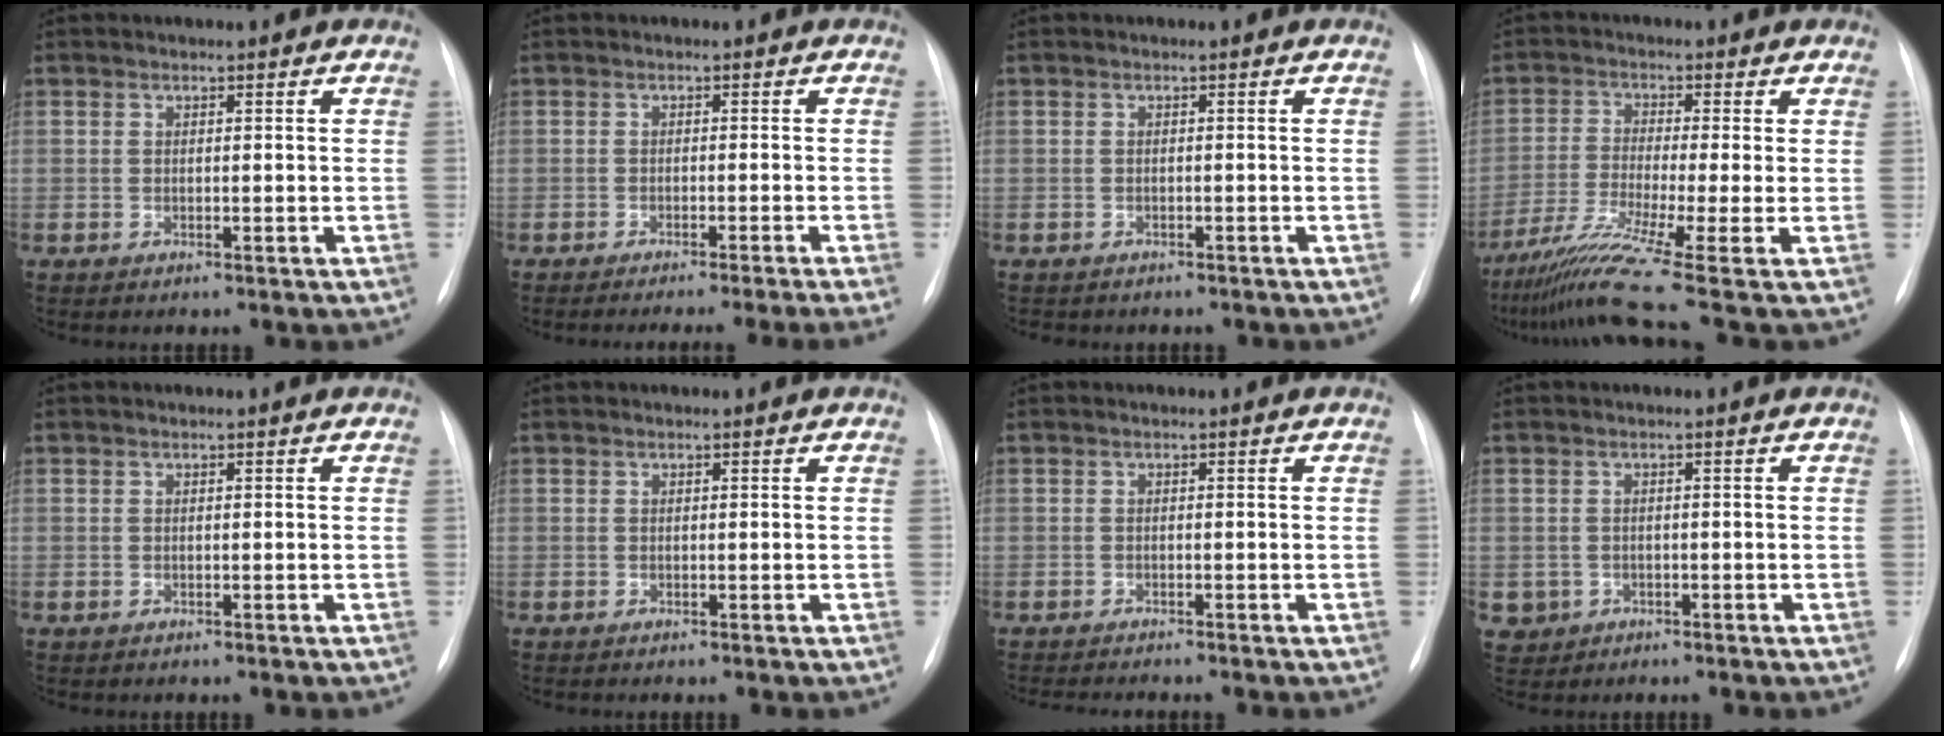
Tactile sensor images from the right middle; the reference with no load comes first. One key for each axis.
{"total": 9.6, "fx": -8.3, "fy": -2.2, "fz": 4.4, "tx": -0.028, "ty": -0.025, "tz": -0.106}
{"total": 3.4, "fx": -2.9, "fy": 1.4, "fz": 1.1, "tx": -0.019, "ty": -0.005, "tz": -0.030}
{"total": 10.4, "fx": -6.7, "fy": -2.4, "fz": 7.5, "tx": -0.156, "ty": -0.036, "tz": -0.118}
{"total": 0.0}
{"total": 0.0}
{"total": 3.5, "fx": -3.2, "fy": 0.0, "fz": 1.3, "tx": -0.016, "ty": -0.010, "tz": -0.046}
{"total": 3.4, "fx": -1.3, "fy": 3.1, "fz": 0.4, "tx": -0.010, "ty": 0.002, "tz": -0.016}